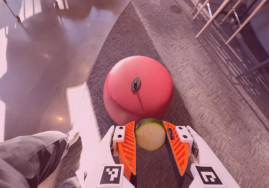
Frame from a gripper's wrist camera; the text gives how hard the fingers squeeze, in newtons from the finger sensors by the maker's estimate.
{"total": 13.0, "left": 12.9, "right": 13.1}